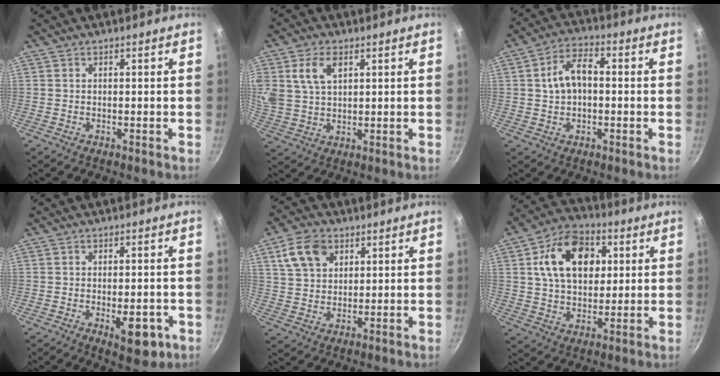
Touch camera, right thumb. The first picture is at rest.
{"total": 8.6, "force": [3.4, 5.3, 5.9], "torque": [-0.108, -0.002, 0.067]}
{"total": 7.8, "force": [0.4, 4.8, 6.1], "torque": [-0.099, 0.026, 0.001]}
{"total": 7.9, "force": [-2.7, 3.6, 6.5], "torque": [-0.062, 0.006, -0.028]}
{"total": 9.1, "force": [4.1, 6.5, 4.9], "torque": [-0.075, 0.001, 0.076]}
{"total": 16.3, "force": [4.4, 11.2, 11.0], "torque": [-0.148, 0.006, 0.064]}